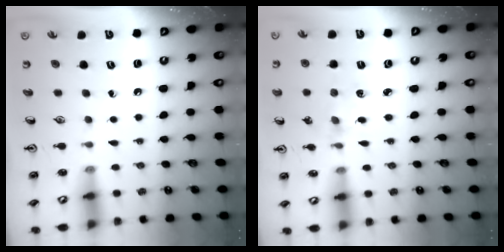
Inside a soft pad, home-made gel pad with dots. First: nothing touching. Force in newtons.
{"total": 2.0, "press": 1.9, "slide": 0.3}